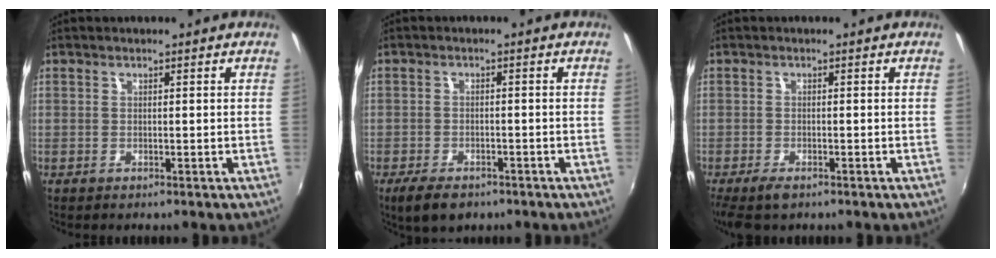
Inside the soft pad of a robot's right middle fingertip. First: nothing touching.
{"total": 5.9, "force": [-4.1, 2.9, 3.1], "torque": [-0.078, -0.012, -0.067]}
{"total": 5.4, "force": [-3.8, 1.8, 3.3], "torque": [-0.080, -0.022, -0.068]}